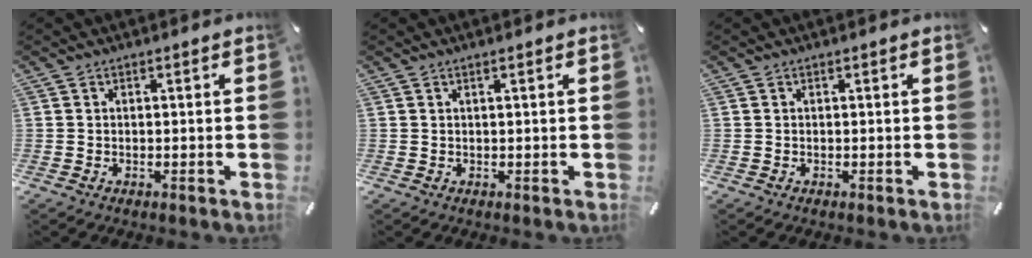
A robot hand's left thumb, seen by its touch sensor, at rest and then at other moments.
{"total": 0.8, "force": [0.3, 0.0, 0.7], "torque": [-0.011, 0.000, 0.005]}
{"total": 0.0}